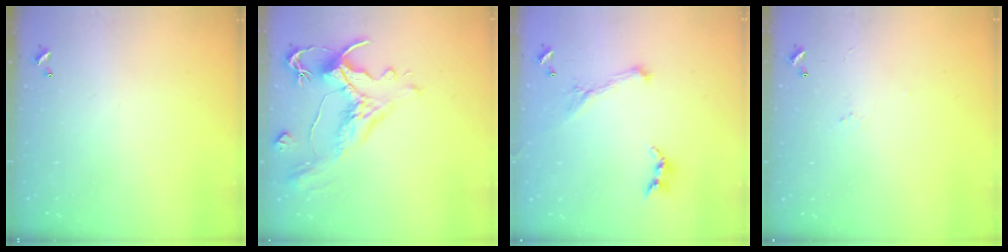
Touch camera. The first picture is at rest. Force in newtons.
{"total": 1.5, "press": 0.2, "slide": 1.5}
{"total": 1.6, "press": 1.5, "slide": 0.4}
{"total": 1.9, "press": 1.8, "slide": 0.6}